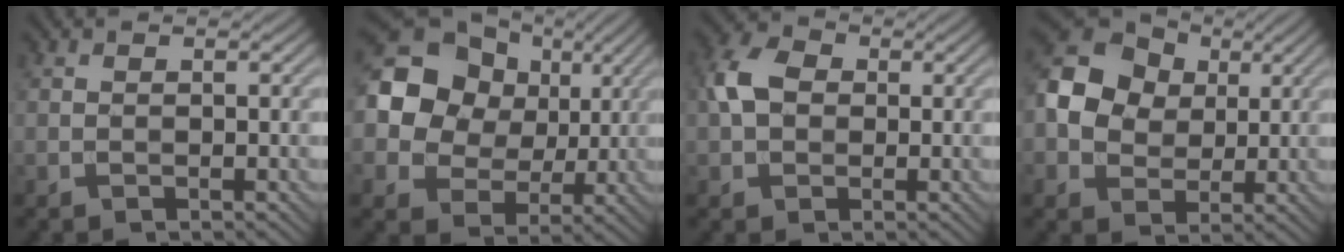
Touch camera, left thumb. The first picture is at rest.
{"total": 16.6, "force": [4.0, 14.4, 7.3], "torque": [-0.222, 0.043, 0.068]}
{"total": 5.2, "force": [0.4, 4.0, 3.3], "torque": [-0.077, 0.010, -0.001]}
{"total": 12.2, "force": [2.1, 10.0, 6.7], "torque": [-0.179, 0.028, 0.028]}